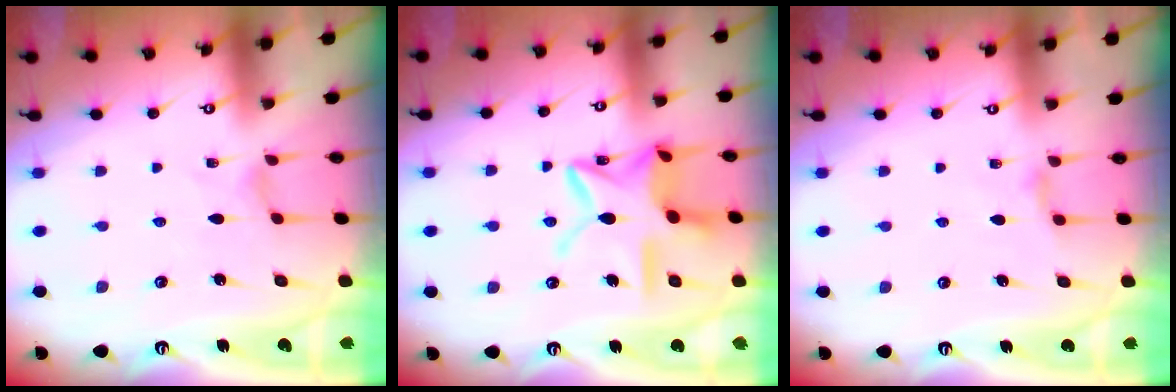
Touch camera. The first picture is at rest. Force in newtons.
{"total": 14.4, "press": 14.4, "slide": 1.1}
{"total": 1.9, "press": 1.9, "slide": 0.4}